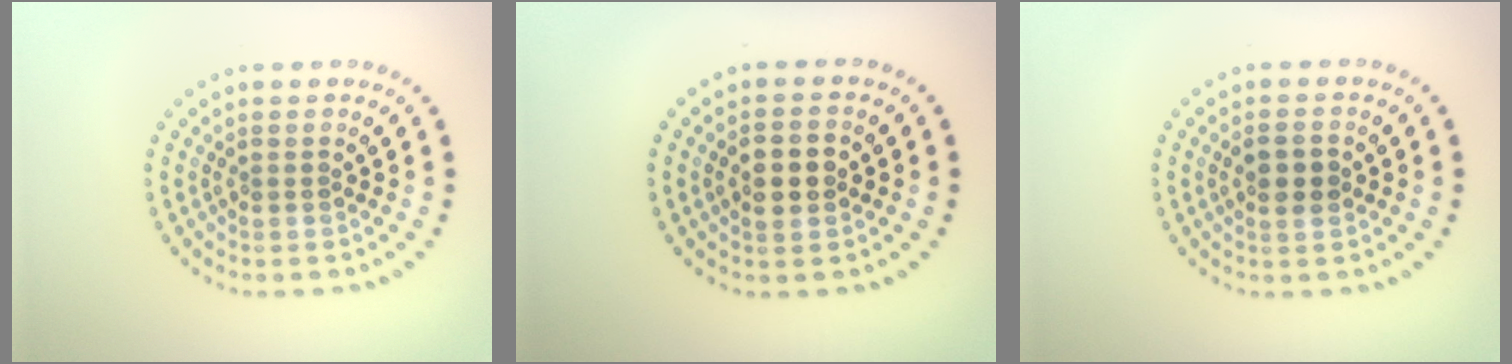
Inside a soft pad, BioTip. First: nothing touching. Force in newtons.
{"total": 2.7, "press": 2.7, "slide": 0.3}
{"total": 2.2, "press": 2.2, "slide": 0.1}